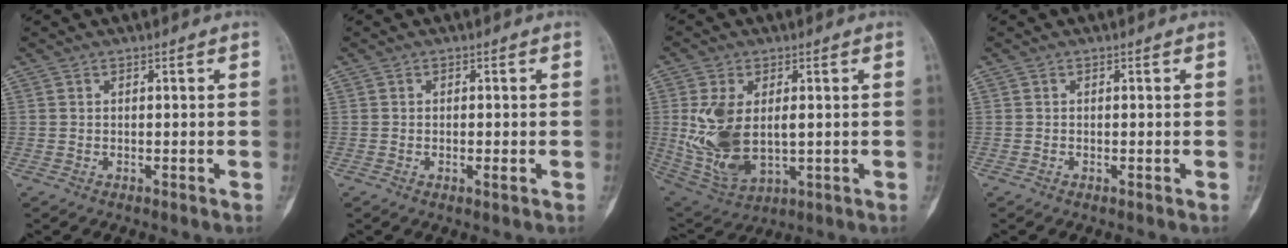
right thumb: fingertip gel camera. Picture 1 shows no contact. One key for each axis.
{"total": 1.5, "fx": -0.4, "fy": 0.5, "fz": 1.4, "tx": -0.024, "ty": 0.000, "tz": -0.005}
{"total": 13.6, "fx": 0.5, "fy": 8.0, "fz": 11.0, "tx": -0.221, "ty": -0.011, "tz": 0.032}
{"total": 0.0}